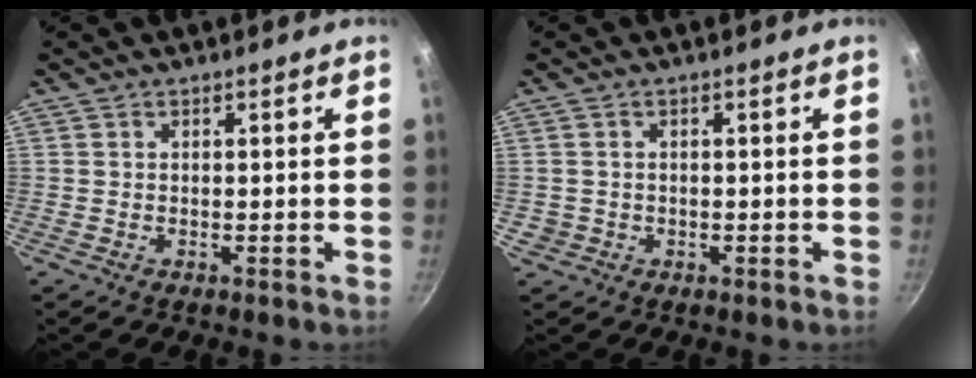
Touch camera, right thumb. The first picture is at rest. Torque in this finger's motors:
{"motor_torque": [0.59, 0.15, 0.04, -0.57, 0.00]}